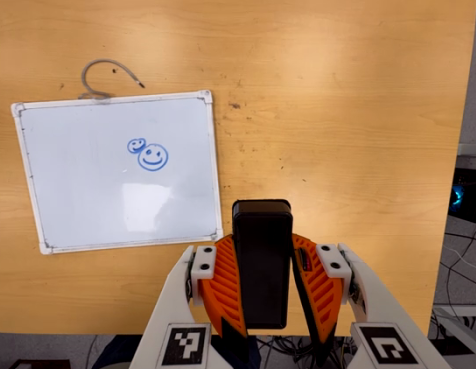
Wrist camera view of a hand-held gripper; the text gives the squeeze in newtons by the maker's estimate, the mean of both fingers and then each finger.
{"total": 9.2, "left": 7.6, "right": 10.7}